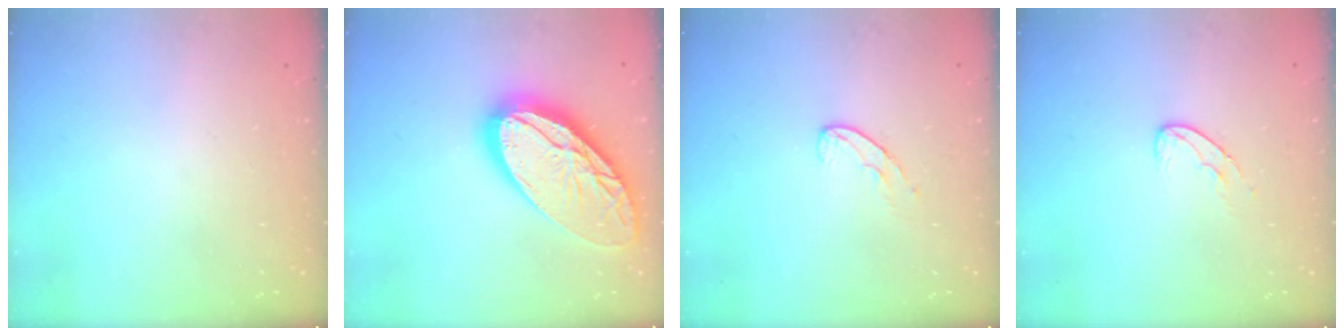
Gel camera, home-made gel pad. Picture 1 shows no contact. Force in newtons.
{"total": 26.8, "press": 26.6, "slide": 2.8}
{"total": 5.8, "press": 5.8, "slide": 0.4}
{"total": 5.1, "press": 5.1, "slide": 0.5}